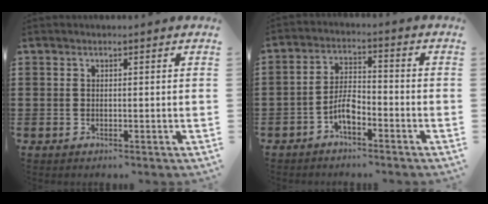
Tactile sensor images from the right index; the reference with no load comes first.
{"total": 4.8, "force": [-2.7, 1.8, 3.5], "torque": [-0.090, 0.003, -0.060]}